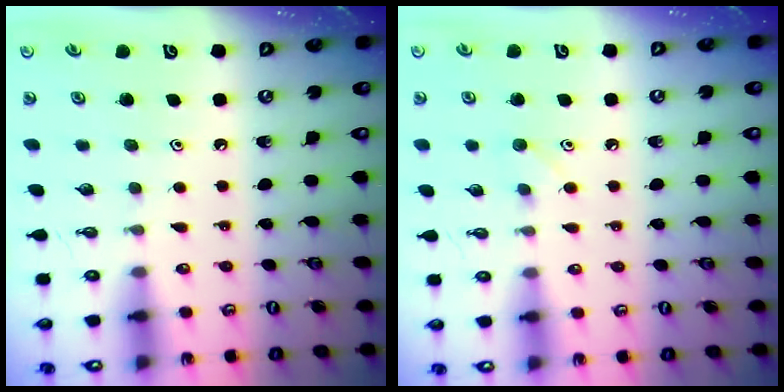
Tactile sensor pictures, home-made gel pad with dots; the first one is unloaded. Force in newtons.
{"total": 4.2, "press": 4.2, "slide": 0.6}